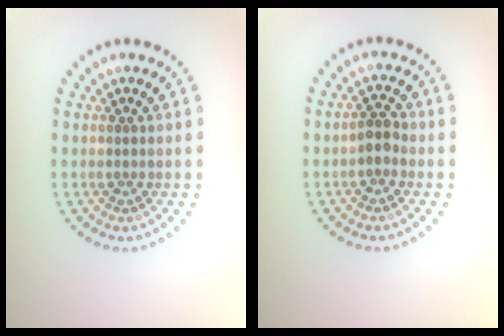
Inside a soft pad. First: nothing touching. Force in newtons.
{"total": 1.4, "press": 1.4, "slide": 0.4}